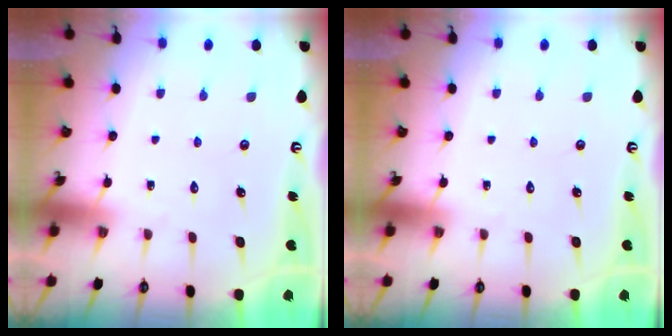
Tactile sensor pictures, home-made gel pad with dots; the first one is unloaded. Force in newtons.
{"total": 0.0}